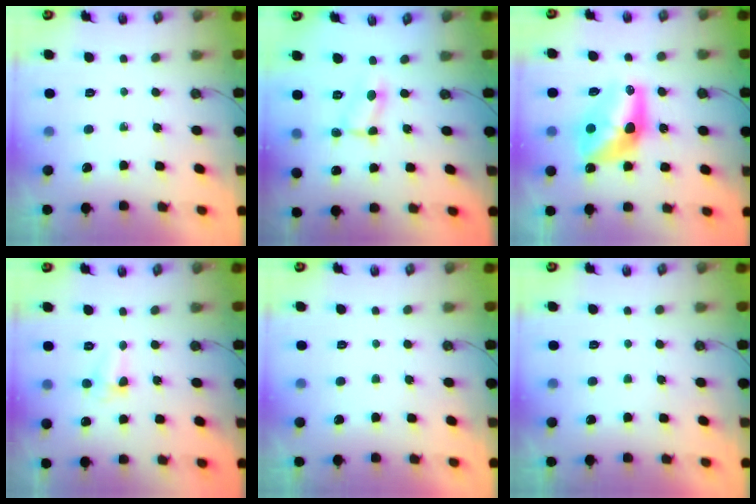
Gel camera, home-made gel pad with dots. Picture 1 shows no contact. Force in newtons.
{"total": 2.2, "press": 2.1, "slide": 0.3}
{"total": 13.0, "press": 13.0, "slide": 0.9}
{"total": 2.7, "press": 2.6, "slide": 0.5}
{"total": 0.0}
{"total": 0.0}